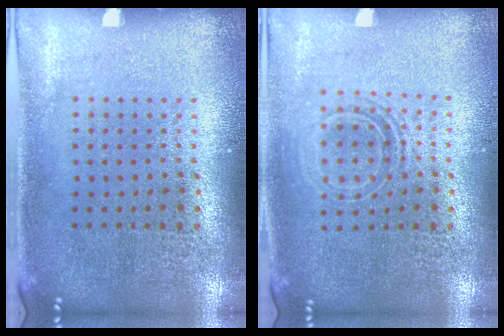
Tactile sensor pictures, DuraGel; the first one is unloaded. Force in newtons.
{"total": 1.5, "press": 1.2, "slide": 0.9}